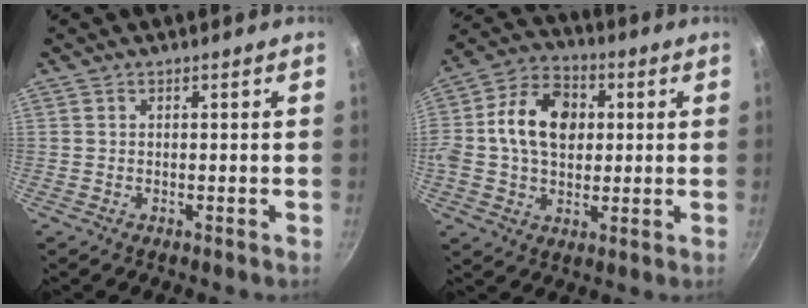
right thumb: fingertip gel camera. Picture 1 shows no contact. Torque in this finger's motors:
{"motor_torque": [1.86, 2.08, 1.55, -0.53, 0.50]}